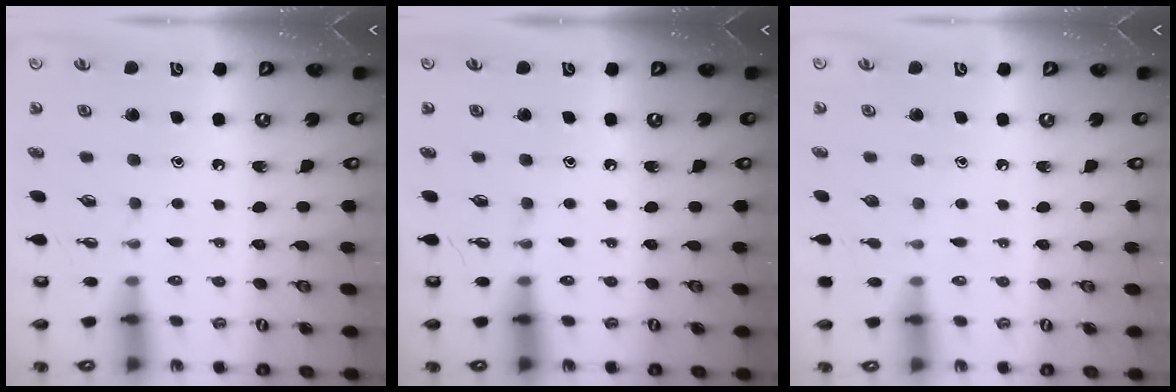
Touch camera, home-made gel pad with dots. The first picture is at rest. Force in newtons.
{"total": 0.0}
{"total": 0.0}